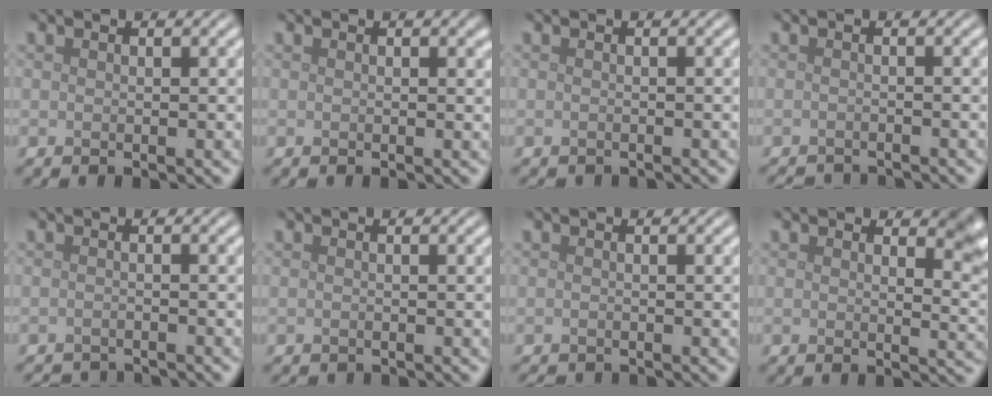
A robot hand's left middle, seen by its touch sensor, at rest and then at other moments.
{"total": 0.6, "force": [0.3, 0.3, 0.4], "torque": [-0.004, -0.002, 0.005]}
{"total": 0.8, "force": [-0.8, 0.0, 0.0], "torque": [0.001, -0.004, -0.013]}
{"total": 3.1, "force": [-3.1, 0.3, 0.7], "torque": [-0.012, -0.011, -0.048]}
{"total": 3.5, "force": [-3.4, 0.3, 0.6], "torque": [-0.012, -0.006, -0.052]}
{"total": 0.9, "force": [-0.9, 0.0, 0.0], "torque": [0.001, -0.006, -0.015]}
{"total": 1.9, "force": [-1.8, 0.2, 0.3], "torque": [0.001, -0.009, -0.028]}
{"total": 3.0, "force": [1.7, 1.3, 2.1], "torque": [-0.023, -0.008, 0.023]}